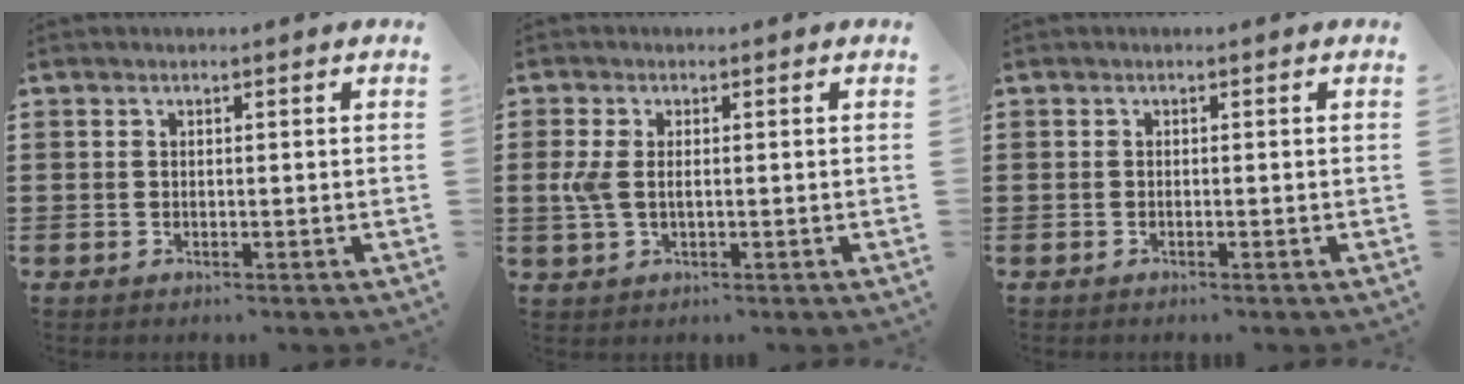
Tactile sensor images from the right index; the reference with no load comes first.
{"total": 3.3, "force": [0.1, 1.7, 2.8], "torque": [-0.077, -0.001, -0.006]}
{"total": 0.0}